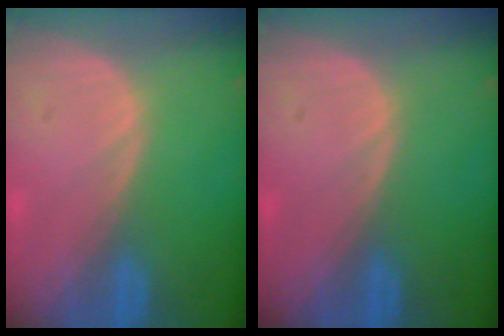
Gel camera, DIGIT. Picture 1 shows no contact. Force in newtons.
{"total": 0.0}